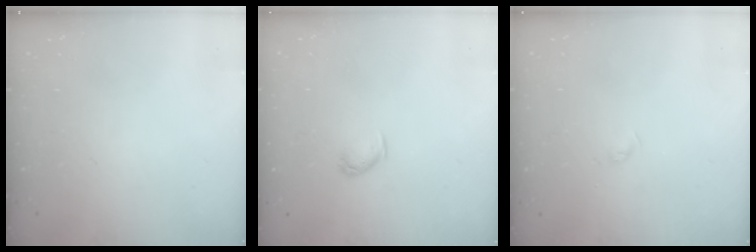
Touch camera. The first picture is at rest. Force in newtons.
{"total": 3.7, "press": 3.7, "slide": 0.6}
{"total": 2.4, "press": 2.3, "slide": 0.3}